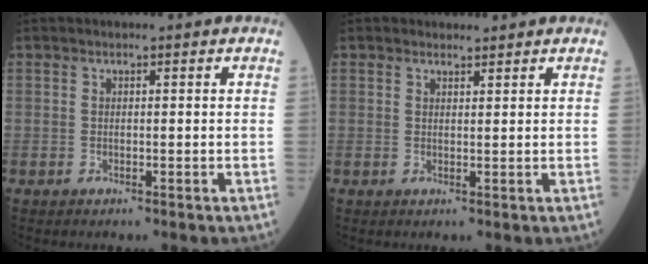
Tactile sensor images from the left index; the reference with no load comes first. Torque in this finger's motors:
{"motor_torque": [0.99, -1.15, 0.11, 0.01]}